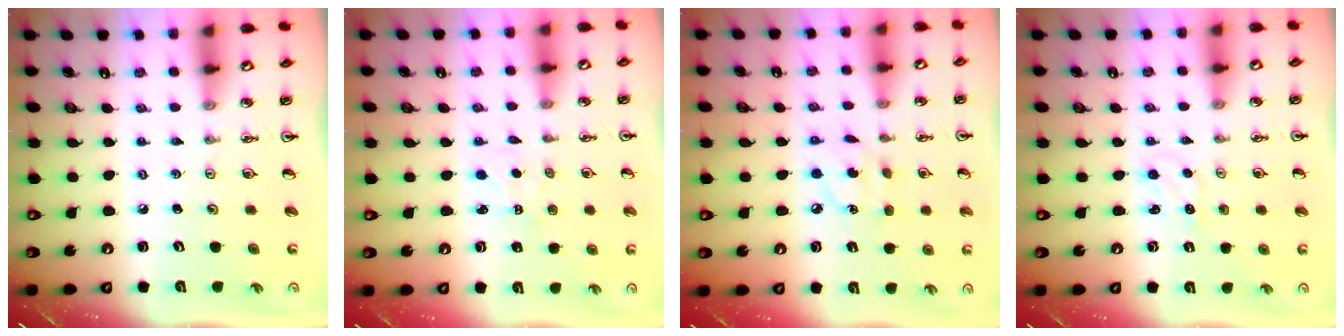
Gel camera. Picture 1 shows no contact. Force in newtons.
{"total": 1.3, "press": 1.3, "slide": 0.2}
{"total": 5.3, "press": 5.3, "slide": 0.2}
{"total": 2.3, "press": 2.3, "slide": 0.2}